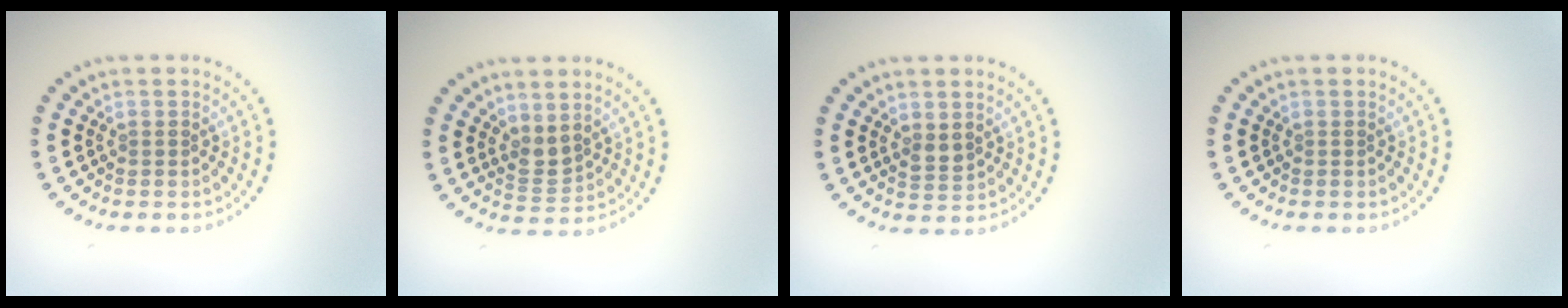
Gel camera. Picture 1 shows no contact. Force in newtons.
{"total": 1.9, "press": 1.5, "slide": 1.0}
{"total": 1.4, "press": 1.3, "slide": 0.5}
{"total": 0.0}